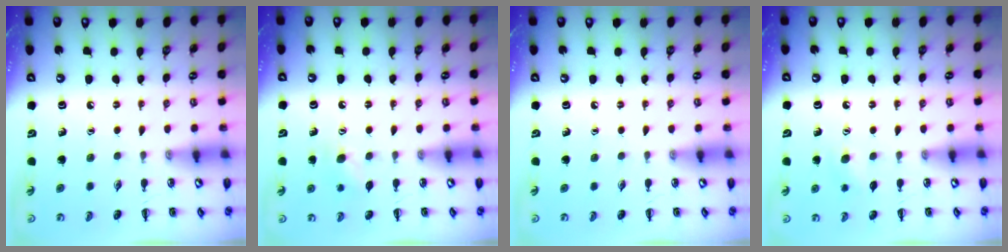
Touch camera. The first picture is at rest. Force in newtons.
{"total": 6.5, "press": 6.3, "slide": 1.6}
{"total": 0.0}
{"total": 5.4, "press": 5.2, "slide": 1.4}